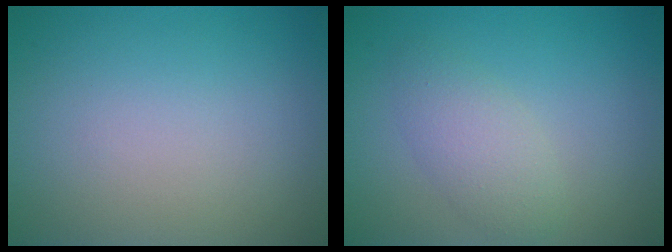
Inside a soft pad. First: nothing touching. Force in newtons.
{"total": 2.7, "press": 2.7, "slide": 0.1}